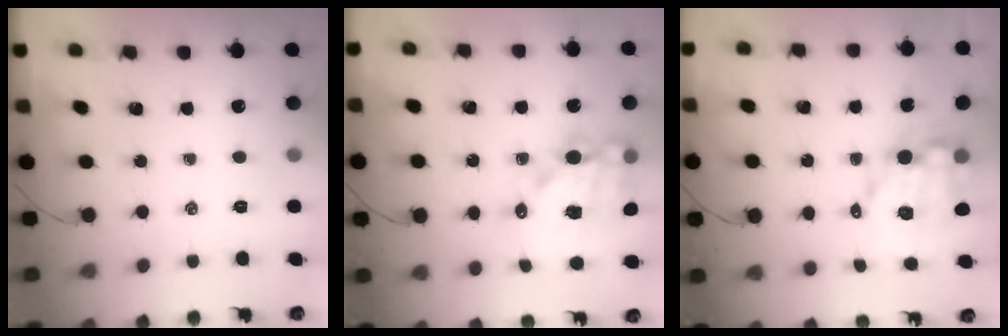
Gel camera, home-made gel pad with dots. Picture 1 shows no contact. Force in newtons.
{"total": 15.4, "press": 15.0, "slide": 3.2}
{"total": 8.1, "press": 7.8, "slide": 2.3}